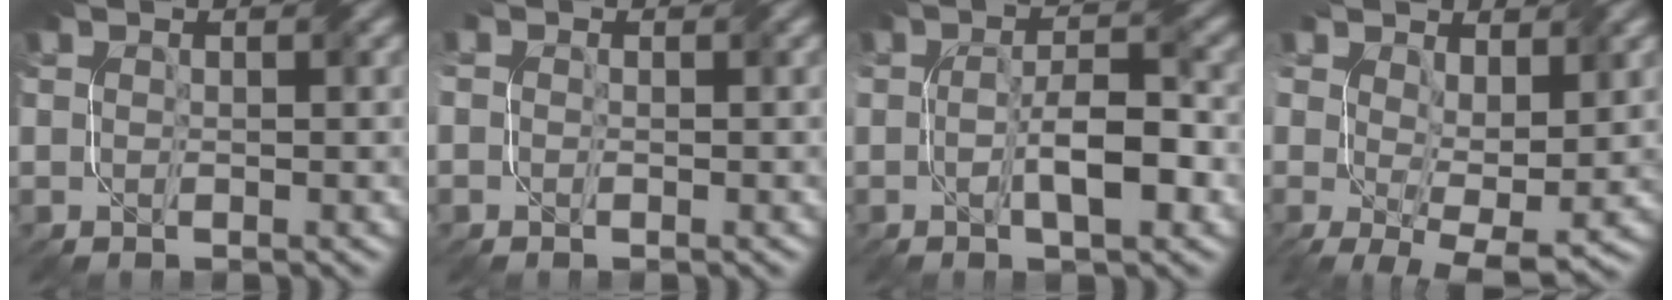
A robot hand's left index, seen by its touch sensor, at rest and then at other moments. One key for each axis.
{"total": 1.5, "fx": -0.3, "fy": 1.3, "fz": 0.7, "tx": -0.003, "ty": 0.000, "tz": -0.005}
{"total": 5.1, "fx": -1.0, "fy": 1.5, "fz": 4.7, "tx": -0.077, "ty": 0.008, "tz": -0.020}
{"total": 6.2, "fx": 1.1, "fy": 3.0, "fz": 5.3, "tx": -0.103, "ty": -0.011, "tz": 0.022}